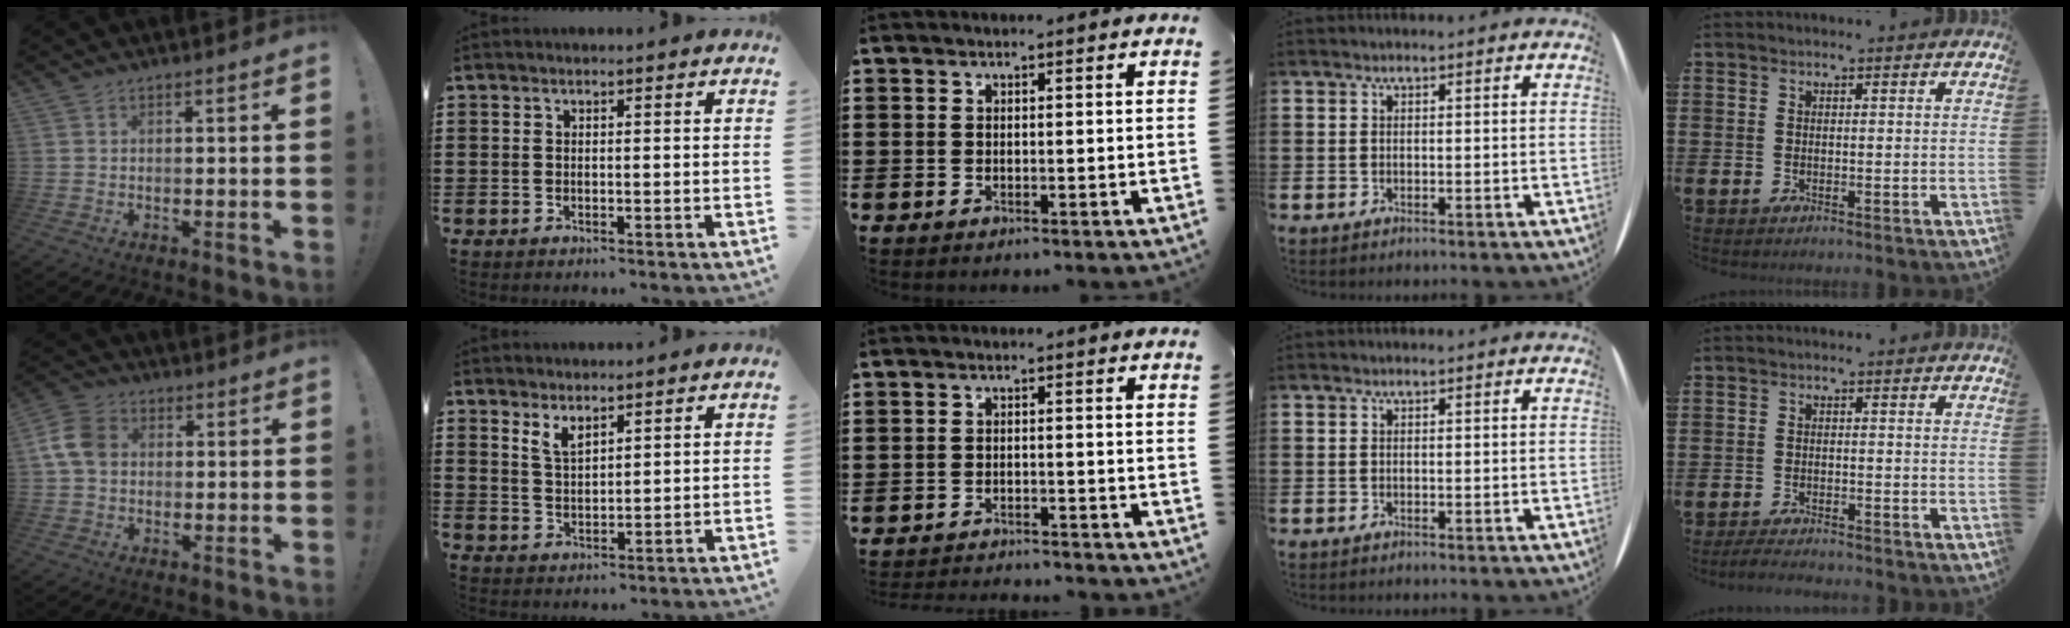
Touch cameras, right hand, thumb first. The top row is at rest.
{"thumb": {"total": 9.0, "force": [0.9, 6.8, 5.8], "torque": [-0.114, 0.014, 0.021]}, "index": {"total": 2.9, "force": [2.2, 1.1, 1.5], "torque": [-0.035, 0.003, 0.042]}, "middle": {"total": 2.2, "force": [-2.2, 0.0, 0.0], "torque": [-0.005, 0.001, -0.048]}, "little": {"total": 1.8, "force": [-1.7, 0.1, 0.4], "torque": [-0.009, 0.005, -0.035]}}